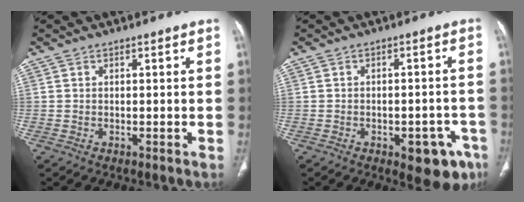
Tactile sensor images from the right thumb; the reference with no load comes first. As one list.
[{"total": 9.0, "force": [-4.6, 4.5, 6.3], "torque": [-0.050, 0.022, -0.051]}]